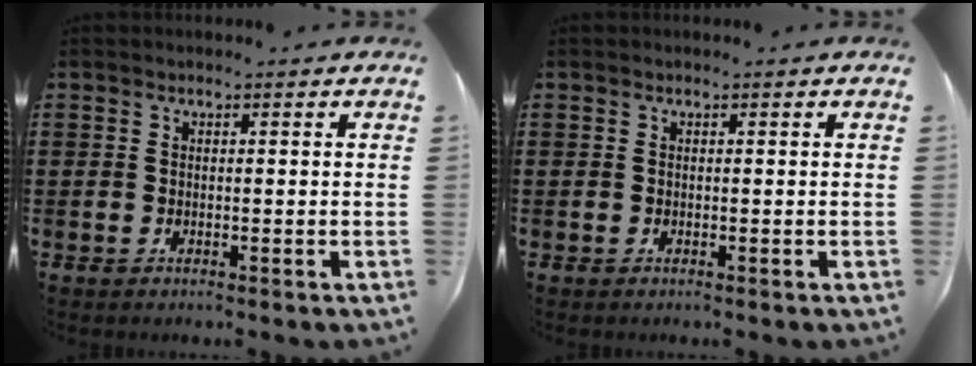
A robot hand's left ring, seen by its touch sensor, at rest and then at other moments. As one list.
[{"total": 0.0}]